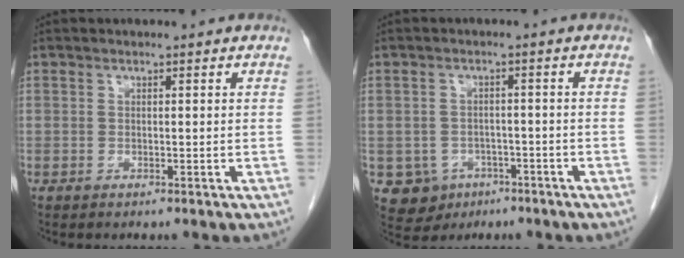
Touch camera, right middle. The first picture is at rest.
{"total": 6.1, "force": [-2.9, 5.3, 1.1], "torque": [-0.023, 0.008, -0.033]}